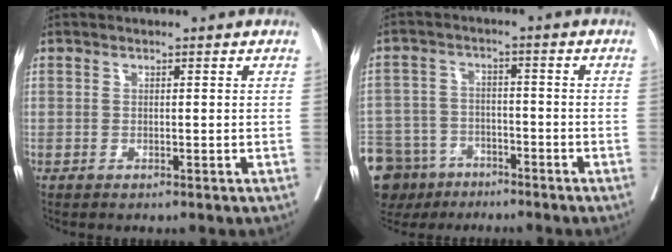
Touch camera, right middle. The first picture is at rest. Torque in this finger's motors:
{"motor_torque": [0.61, -0.33, 1.05, 0.21]}